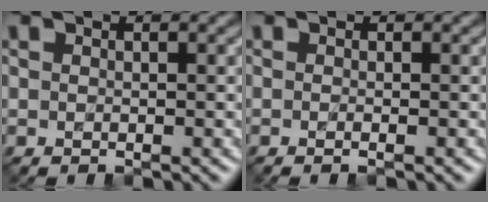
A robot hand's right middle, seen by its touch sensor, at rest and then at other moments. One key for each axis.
{"total": 1.2, "fx": -0.2, "fy": 0.6, "fz": 1.0, "tx": -0.005, "ty": -0.007, "tz": -0.010}